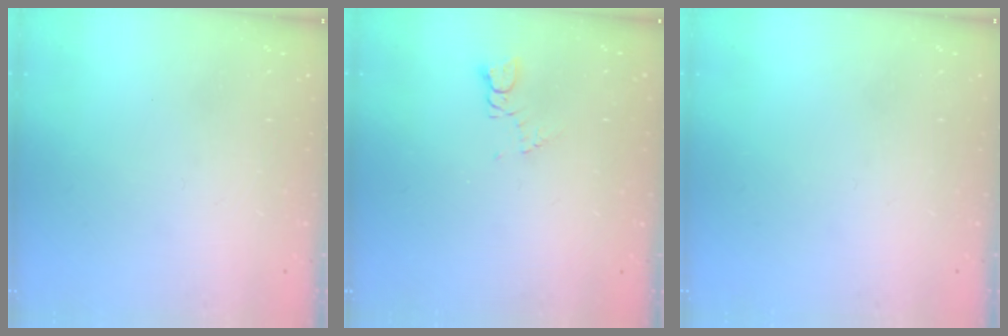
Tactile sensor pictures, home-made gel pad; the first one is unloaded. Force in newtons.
{"total": 2.7, "press": 2.7, "slide": 0.3}
{"total": 0.0}